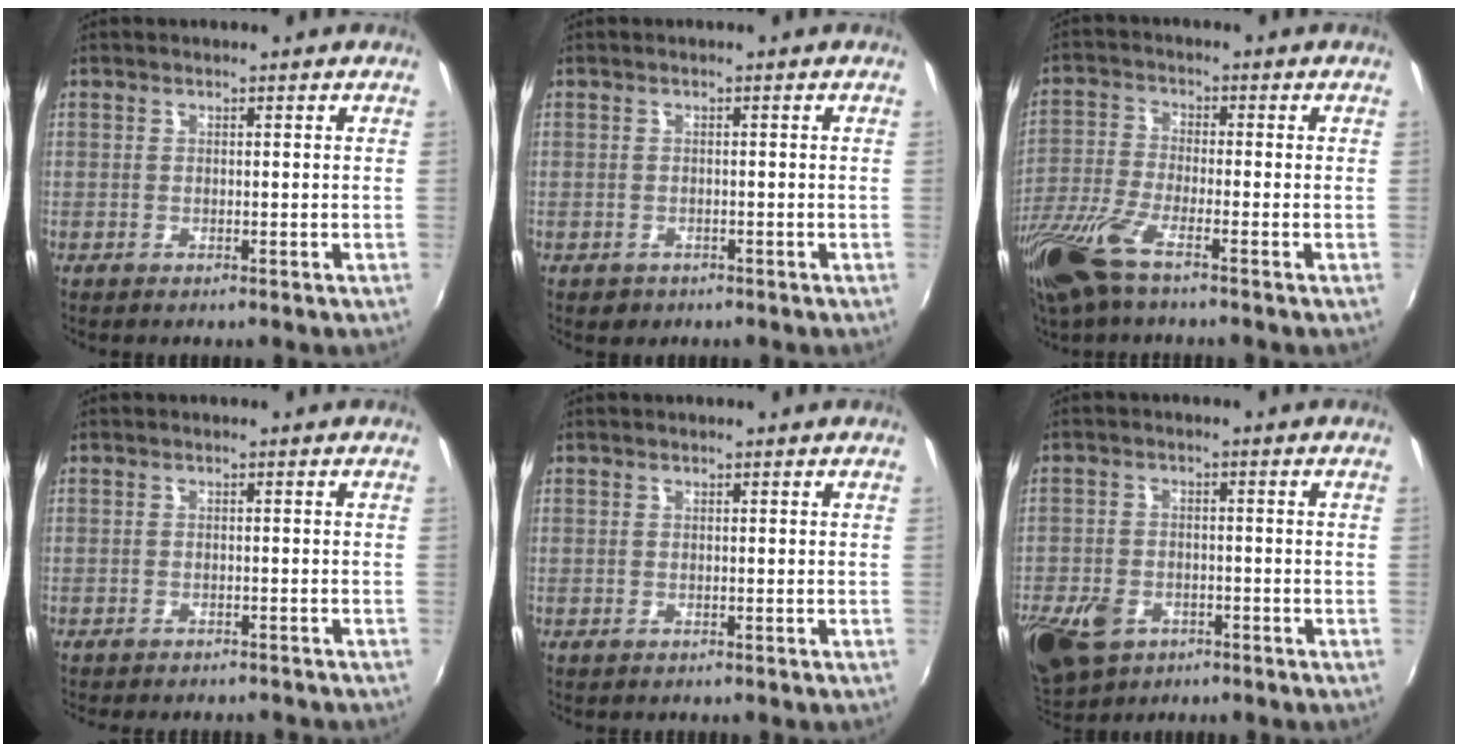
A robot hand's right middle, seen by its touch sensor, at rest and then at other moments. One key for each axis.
{"total": 2.0, "fx": -1.1, "fy": 1.6, "fz": 0.6, "tx": -0.015, "ty": -0.004, "tz": -0.014}
{"total": 11.1, "fx": -7.6, "fy": 2.1, "fz": 7.8, "tx": -0.179, "ty": -0.036, "tz": -0.153}
{"total": 5.6, "fx": -5.1, "fy": 1.4, "fz": 1.9, "tx": -0.050, "ty": -0.013, "tz": -0.071}
{"total": 0.0}
{"total": 13.5, "fx": -7.0, "fy": 9.0, "fz": 7.2, "tx": -0.189, "ty": -0.024, "tz": -0.119}